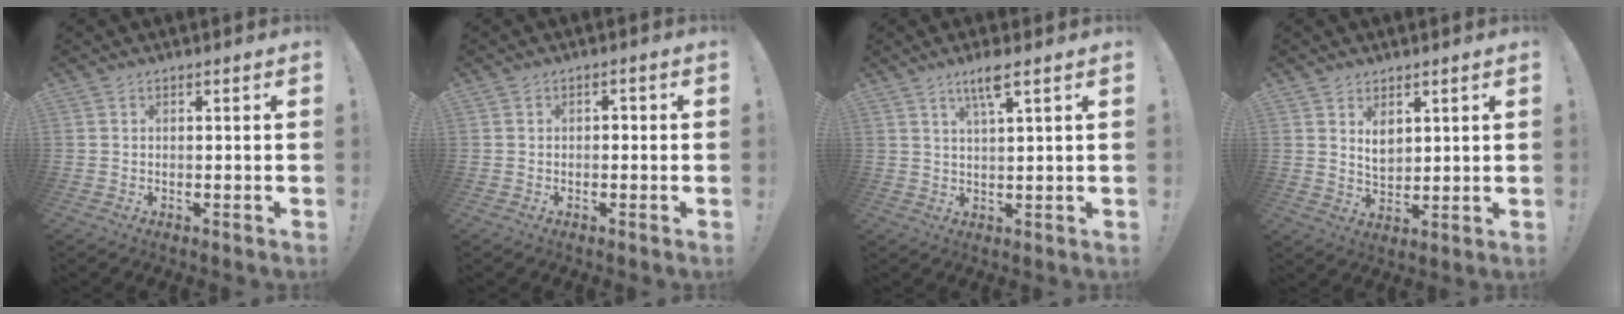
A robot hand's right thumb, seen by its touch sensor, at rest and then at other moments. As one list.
[{"total": 1.6, "force": [-0.9, 1.1, 0.6], "torque": [-0.017, 0.008, -0.017]}, {"total": 6.0, "force": [3.5, 0.6, 4.9], "torque": [-0.087, -0.005, 0.054]}, {"total": 5.3, "force": [2.9, 3.6, 2.5], "torque": [-0.034, -0.020, 0.053]}]